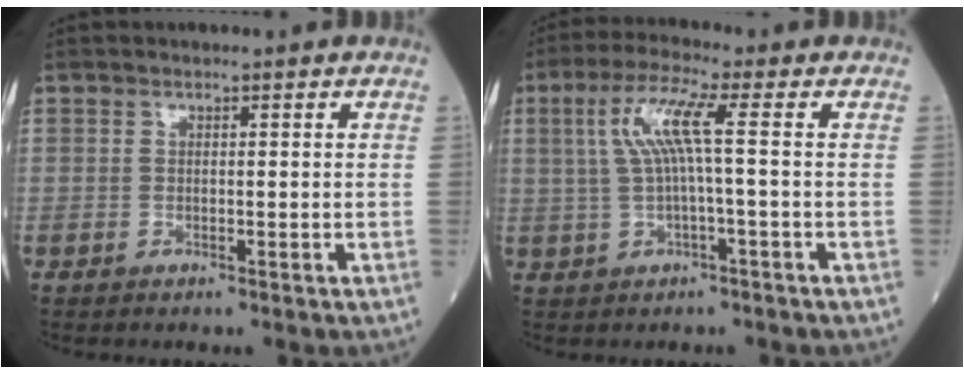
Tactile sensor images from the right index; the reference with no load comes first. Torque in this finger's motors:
{"motor_torque": [1.07, 0.30, 0.51, 0.17]}